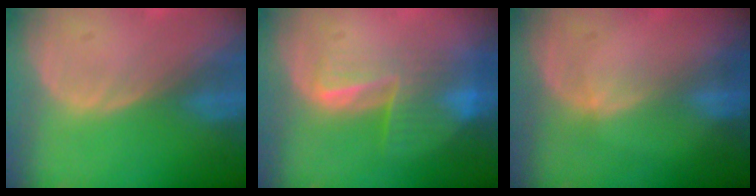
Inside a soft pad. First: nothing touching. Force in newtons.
{"total": 7.7, "press": 6.8, "slide": 3.6}
{"total": 1.3, "press": 0.9, "slide": 0.9}